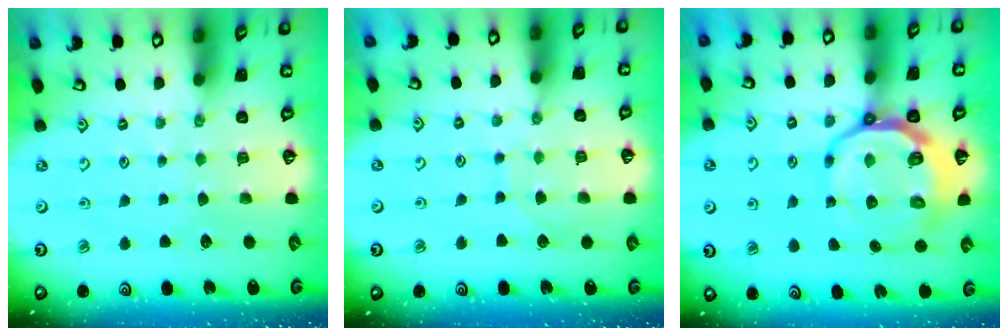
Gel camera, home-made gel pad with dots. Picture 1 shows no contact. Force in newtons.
{"total": 6.2, "press": 6.2, "slide": 0.5}
{"total": 11.9, "press": 11.4, "slide": 3.3}